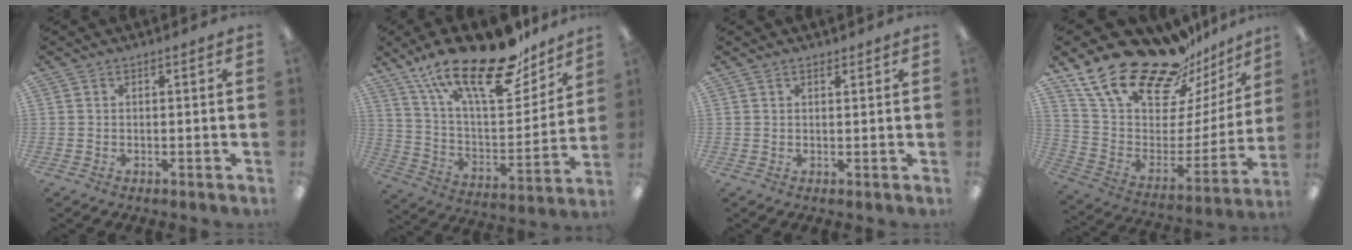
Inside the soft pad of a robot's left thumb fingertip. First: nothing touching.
{"total": 26.4, "force": [18.6, 9.5, 16.2], "torque": [-0.255, -0.112, 0.316]}
{"total": 1.1, "force": [0.9, 0.5, 0.4], "torque": [-0.008, 0.000, 0.017]}
{"total": 25.5, "force": [20.6, 9.8, 11.5], "torque": [-0.198, -0.145, 0.370]}